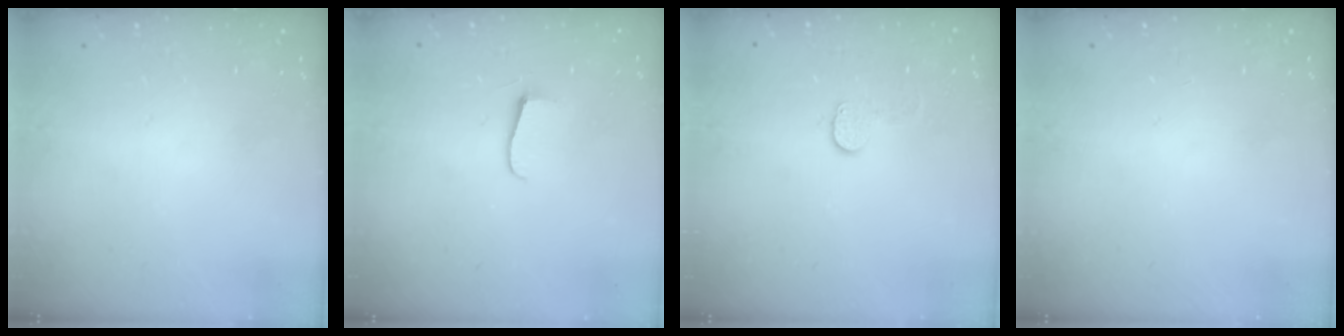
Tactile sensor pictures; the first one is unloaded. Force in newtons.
{"total": 5.1, "press": 5.0, "slide": 0.6}
{"total": 7.1, "press": 7.1, "slide": 0.4}
{"total": 0.0}